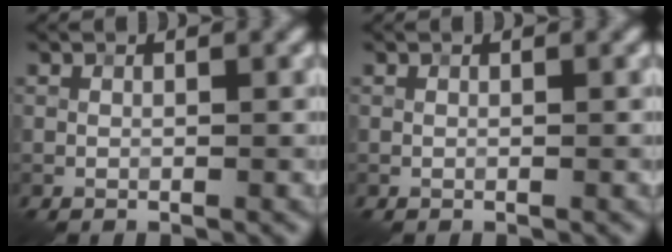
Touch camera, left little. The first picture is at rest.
{"total": 0.0}